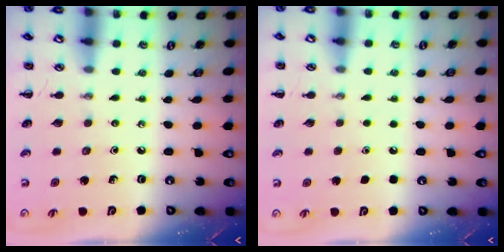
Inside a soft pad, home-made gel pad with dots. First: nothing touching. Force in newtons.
{"total": 1.8, "press": 1.8, "slide": 0.1}